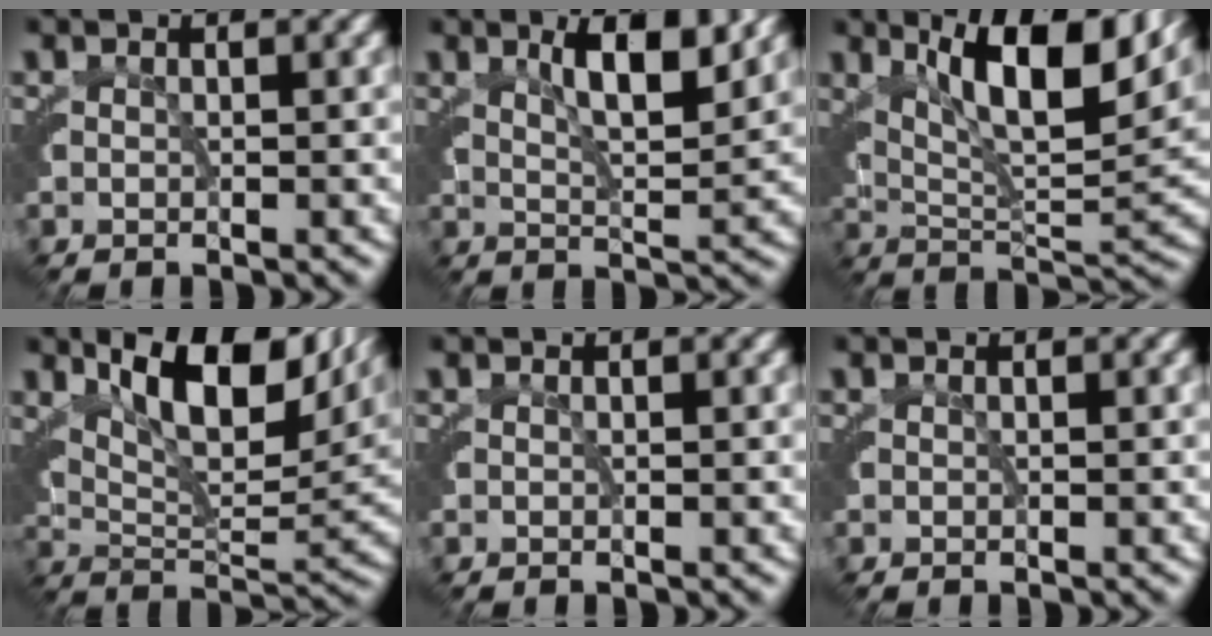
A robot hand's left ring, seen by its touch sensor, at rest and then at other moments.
{"total": 4.2, "force": [2.6, 0.3, 3.3], "torque": [-0.054, 0.004, 0.042]}
{"total": 10.0, "force": [5.4, 2.9, 7.8], "torque": [-0.122, 0.013, 0.076]}
{"total": 10.1, "force": [6.2, 3.4, 7.3], "torque": [-0.109, 0.014, 0.090]}
{"total": 0.0}
{"total": 0.0}